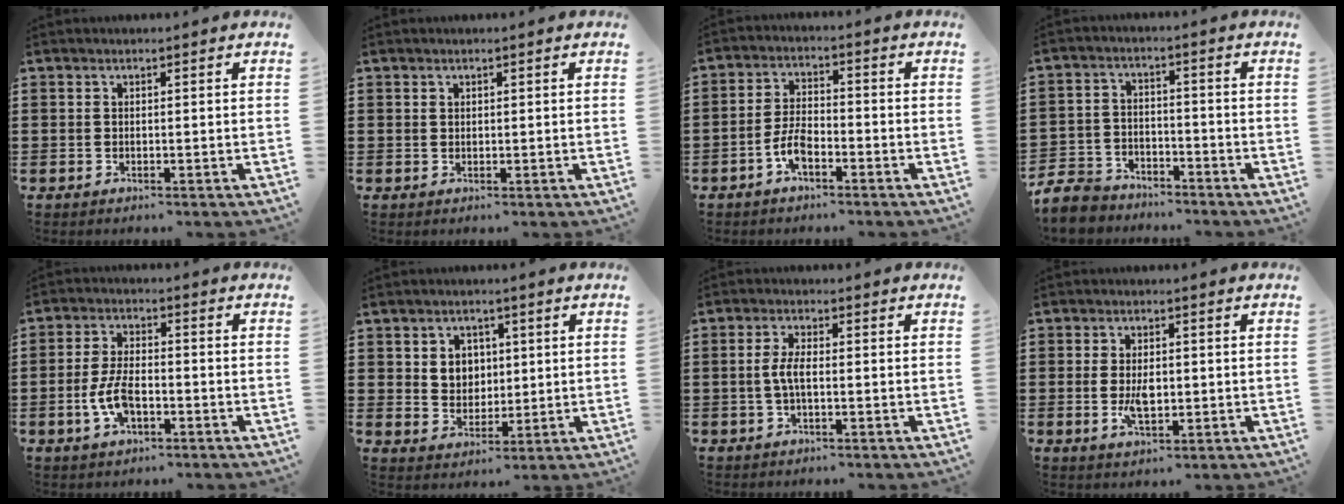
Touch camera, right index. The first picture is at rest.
{"total": 0.6, "force": [0.4, 0.5, 0.1], "torque": [-0.003, 0.002, 0.009]}
{"total": 4.7, "force": [-2.6, 1.8, 3.5], "torque": [-0.084, 0.002, -0.055]}
{"total": 6.2, "force": [-5.9, 1.6, 0.7], "torque": [-0.036, 0.007, -0.123]}
{"total": 6.2, "force": [-1.9, 3.0, 5.0], "torque": [-0.118, 0.000, -0.041]}
{"total": 4.6, "force": [1.3, 4.1, 1.6], "torque": [-0.040, 0.010, 0.020]}
{"total": 3.5, "force": [-0.5, 1.1, 3.3], "torque": [-0.083, -0.005, -0.017]}
{"total": 4.2, "force": [-0.4, 2.2, 3.5], "torque": [-0.072, 0.004, -0.008]}